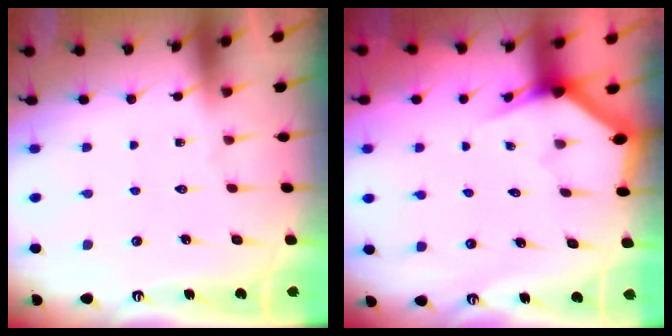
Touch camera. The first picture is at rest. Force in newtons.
{"total": 3.0, "press": 3.0, "slide": 0.1}